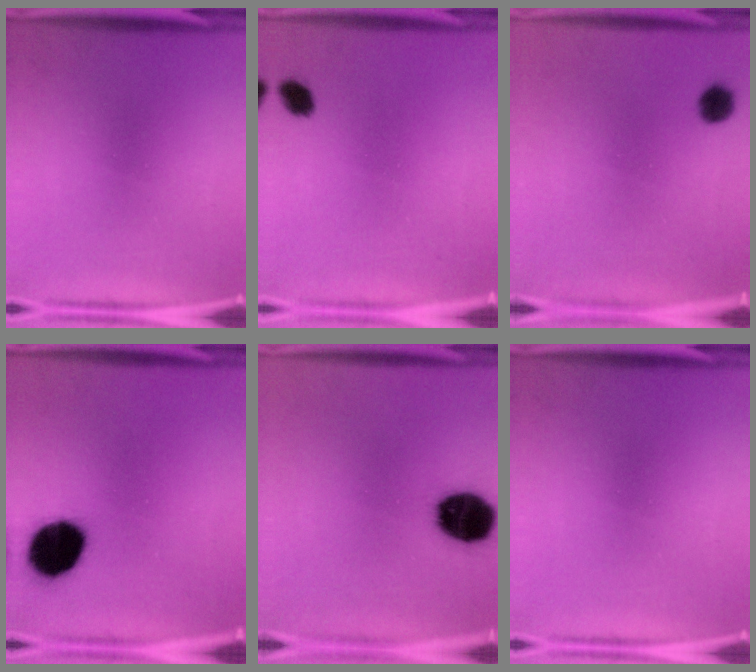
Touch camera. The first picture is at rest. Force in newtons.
{"total": 2.8}
{"total": 3.5}
{"total": 14.8}
{"total": 14.6}
{"total": 0.0}